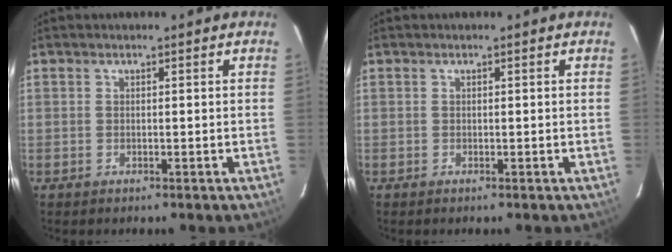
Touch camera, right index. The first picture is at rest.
{"total": 0.0}